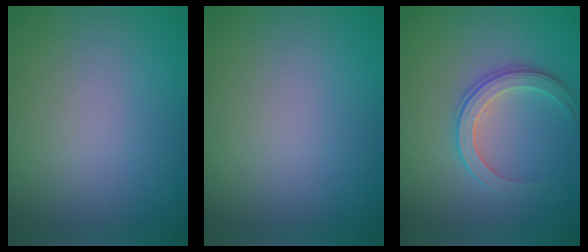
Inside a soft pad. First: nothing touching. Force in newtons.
{"total": 0.0}
{"total": 2.9, "press": 2.8, "slide": 0.6}